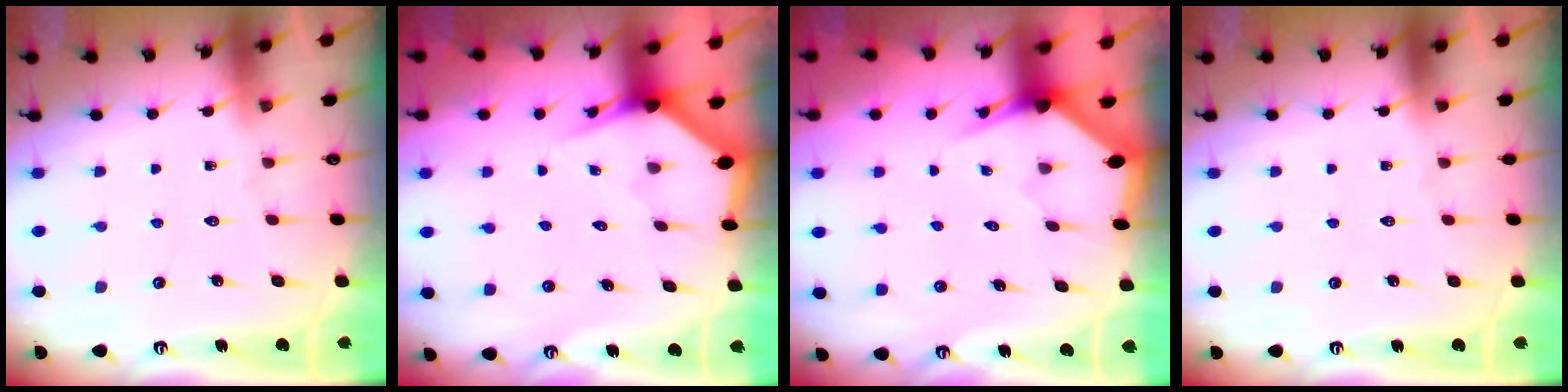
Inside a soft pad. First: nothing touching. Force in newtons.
{"total": 2.9, "press": 2.9, "slide": 0.2}
{"total": 3.0, "press": 3.0, "slide": 0.2}
{"total": 0.0}